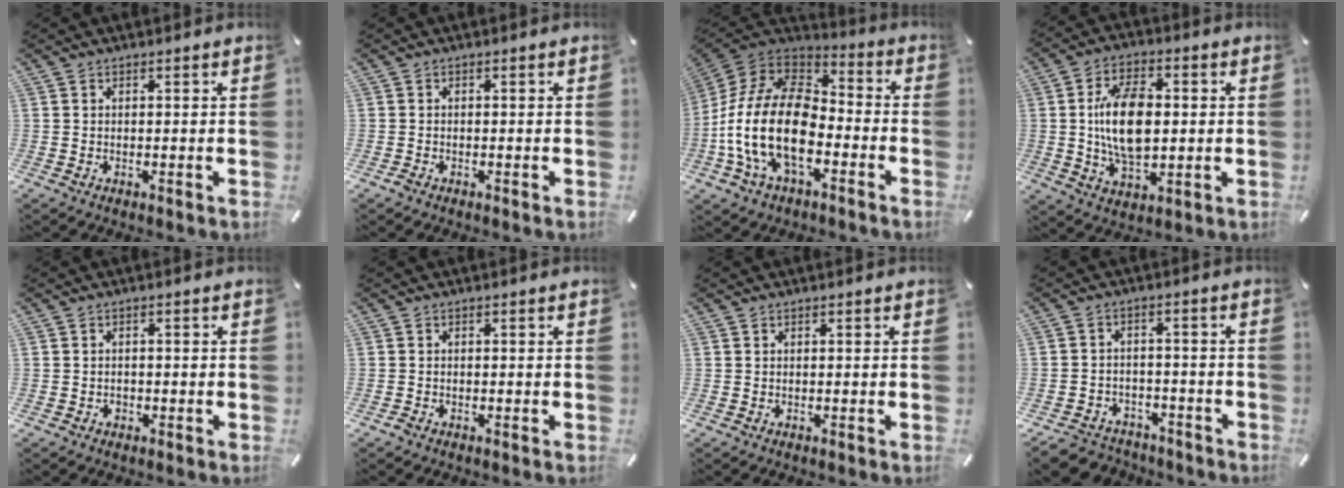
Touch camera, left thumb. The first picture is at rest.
{"total": 0.7, "force": [-0.6, 0.3, 0.1], "torque": [0.000, 0.003, -0.014]}
{"total": 21.2, "force": [-7.4, 12.7, 15.3], "torque": [-0.319, 0.035, -0.126]}
{"total": 13.7, "force": [0.5, 8.1, 11.0], "torque": [-0.214, 0.000, 0.004]}
{"total": 1.7, "force": [-0.7, 1.4, 0.5], "torque": [-0.010, 0.004, -0.018]}
{"total": 0.7, "force": [-0.6, 0.2, 0.1], "torque": [-0.002, 0.001, -0.013]}
{"total": 0.0}
{"total": 5.0, "force": [-3.5, 3.3, 1.1], "torque": [-0.027, 0.015, -0.069]}